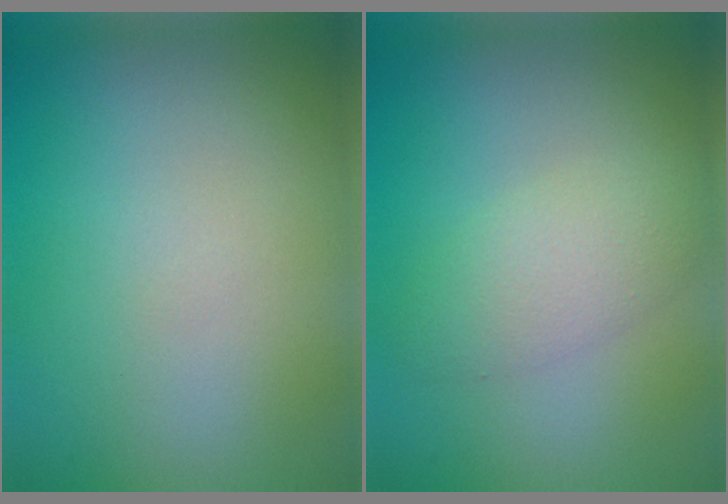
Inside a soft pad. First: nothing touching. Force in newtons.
{"total": 2.6, "press": 2.6, "slide": 0.3}